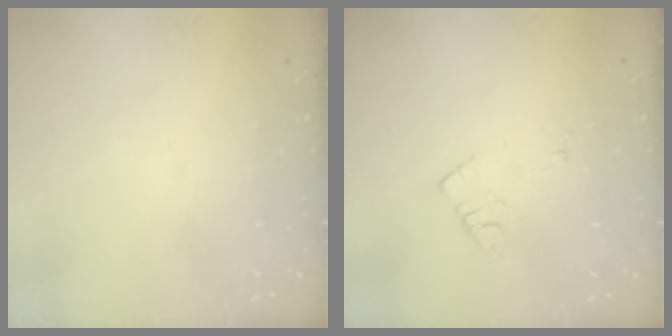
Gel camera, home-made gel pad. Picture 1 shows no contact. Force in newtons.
{"total": 7.2, "press": 7.2, "slide": 0.6}